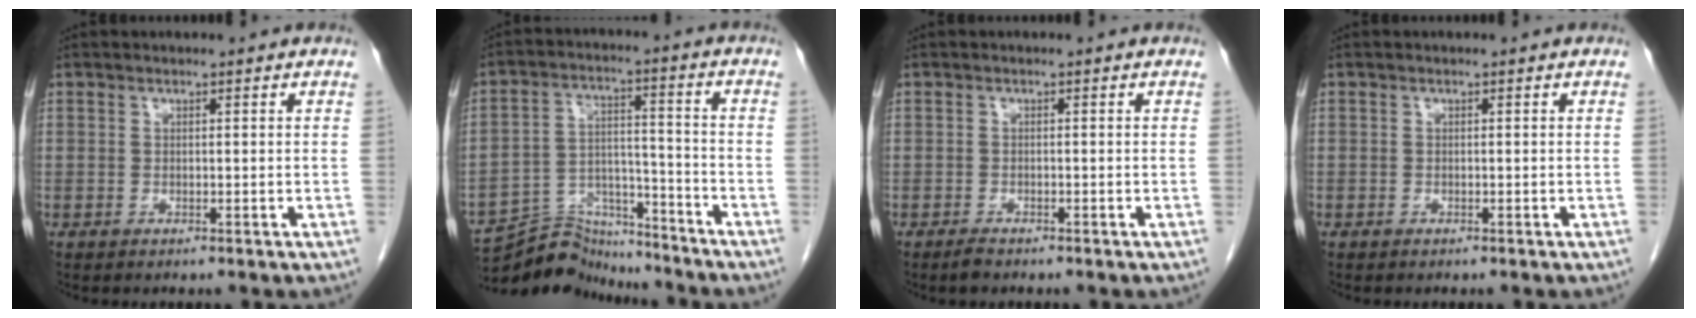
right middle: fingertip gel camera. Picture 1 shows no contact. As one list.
[{"total": 10.8, "force": [-10.6, 2.2, -0.1], "torque": [0.002, 0.040, -0.182]}, {"total": 1.3, "force": [-1.1, 0.4, 0.6], "torque": [-0.016, -0.002, -0.018]}, {"total": 0.0}]